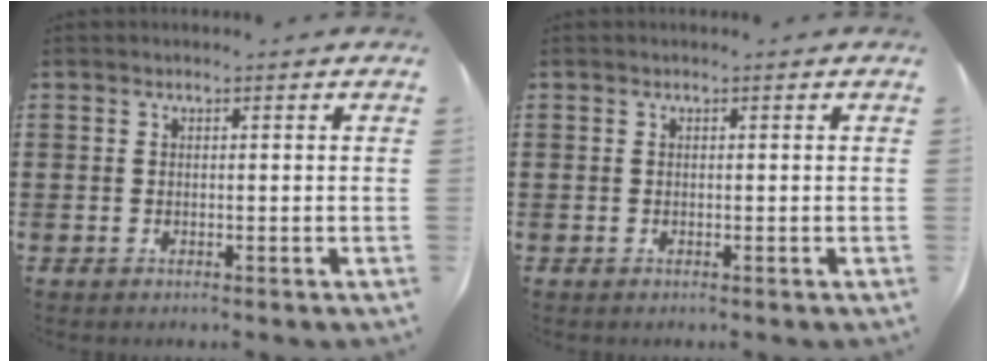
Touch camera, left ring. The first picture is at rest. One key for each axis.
{"total": 0.0}